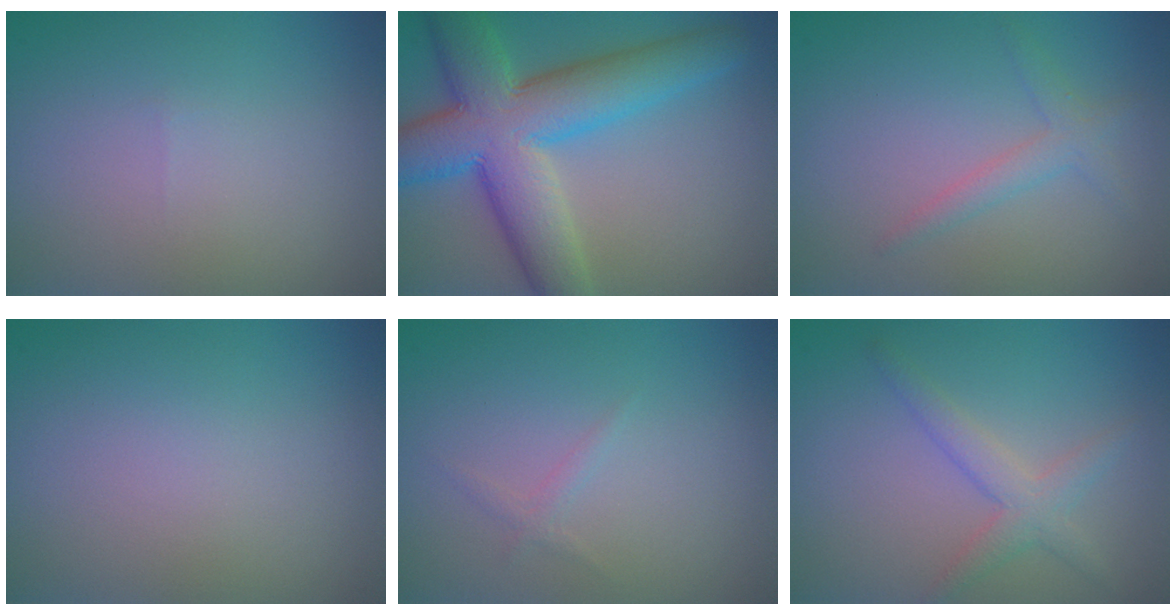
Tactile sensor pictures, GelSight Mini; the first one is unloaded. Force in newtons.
{"total": 10.8, "press": 10.8, "slide": 0.4}
{"total": 1.8, "press": 1.8, "slide": 0.1}
{"total": 0.0}
{"total": 0.7, "press": 0.7, "slide": 0.0}
{"total": 2.6, "press": 2.6, "slide": 0.1}